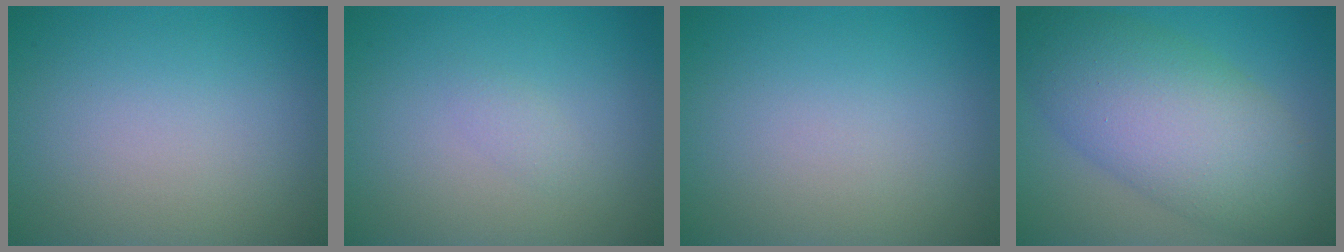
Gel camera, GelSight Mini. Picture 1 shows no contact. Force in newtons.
{"total": 0.7, "press": 0.7, "slide": 0.0}
{"total": 0.0}
{"total": 9.5, "press": 9.5, "slide": 0.4}